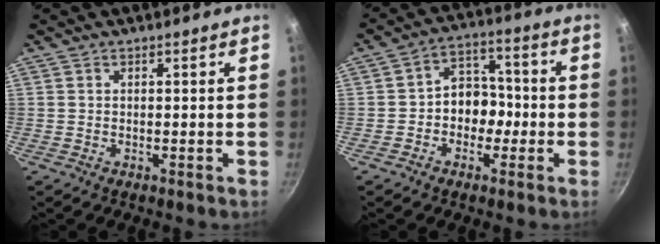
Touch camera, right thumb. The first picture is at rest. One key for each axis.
{"total": 8.0, "fx": -1.9, "fy": 6.4, "fz": 4.4, "tx": -0.011, "ty": 0.036, "tz": -0.039}